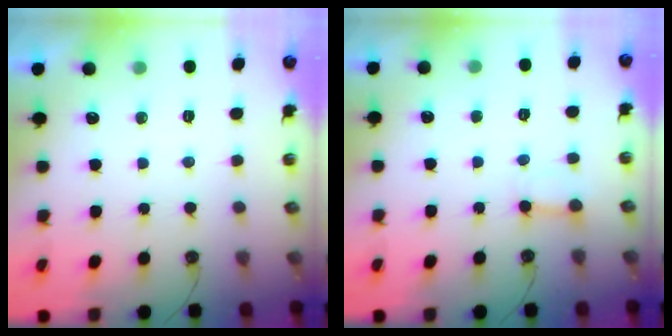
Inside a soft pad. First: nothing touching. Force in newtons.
{"total": 2.7, "press": 2.7, "slide": 0.5}